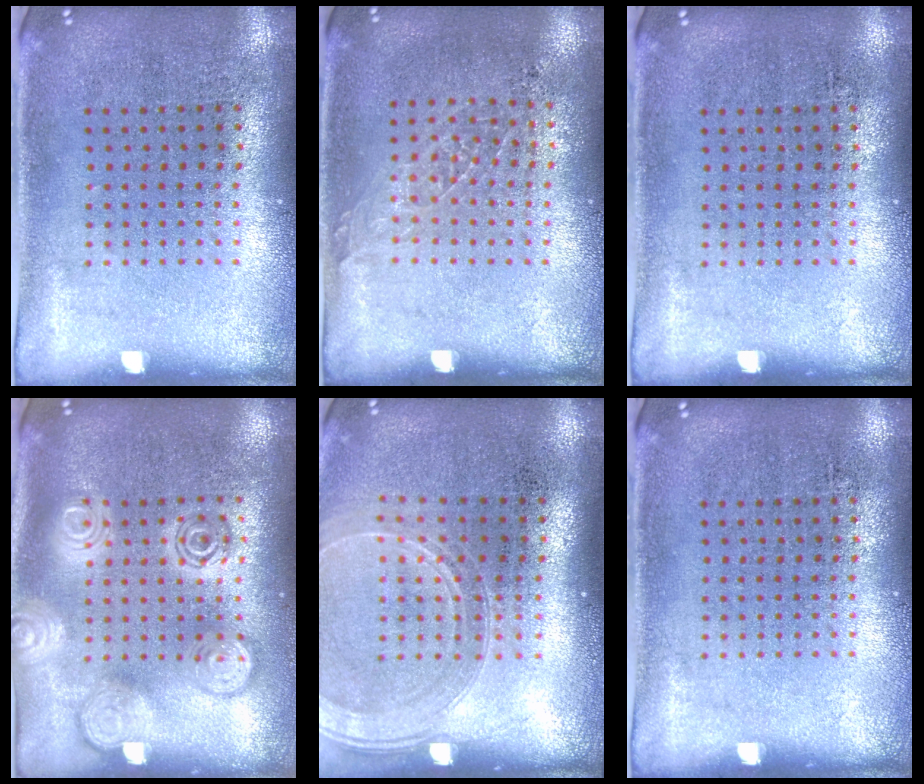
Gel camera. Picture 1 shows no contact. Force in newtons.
{"total": 0.9, "press": 0.8, "slide": 0.2}
{"total": 0.0}
{"total": 2.8, "press": 2.8, "slide": 0.4}
{"total": 1.7, "press": 1.6, "slide": 0.7}
{"total": 0.0}